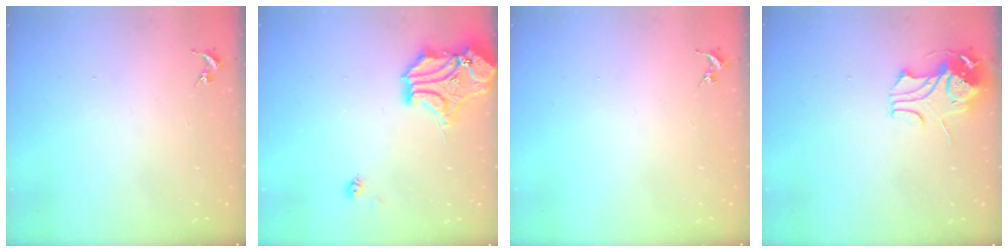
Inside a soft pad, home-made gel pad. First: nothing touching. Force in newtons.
{"total": 15.6, "press": 15.4, "slide": 2.4}
{"total": 0.0}
{"total": 9.9, "press": 9.7, "slide": 1.7}